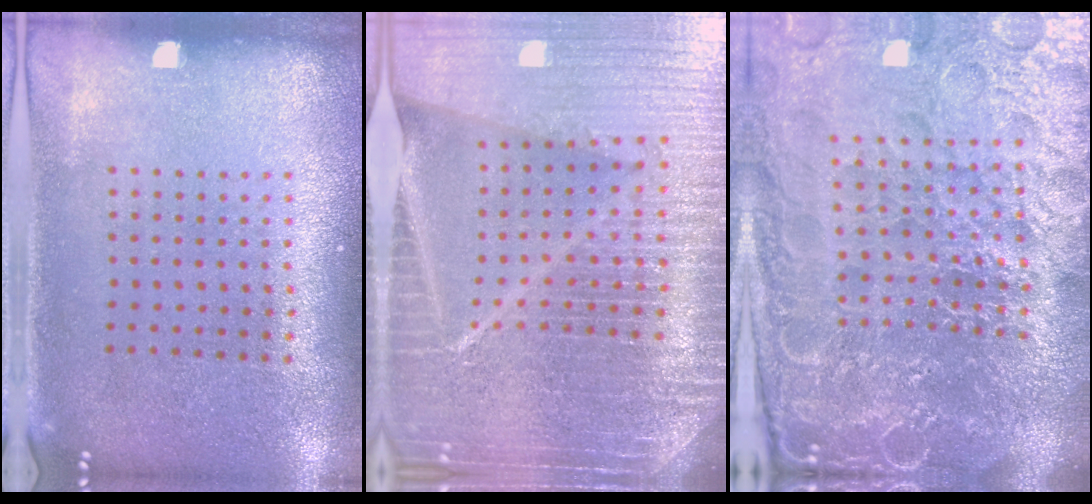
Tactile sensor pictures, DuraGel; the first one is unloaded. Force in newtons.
{"total": 7.2, "press": 6.1, "slide": 3.8}
{"total": 6.9, "press": 6.0, "slide": 3.2}